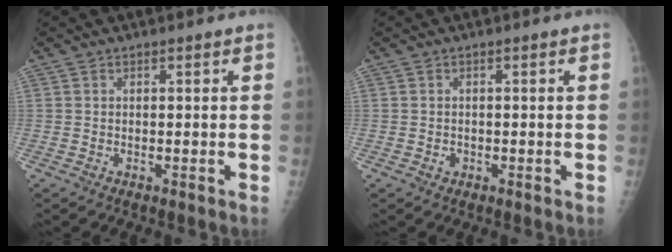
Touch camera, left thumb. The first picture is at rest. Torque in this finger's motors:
{"motor_torque": [-0.25, 0.26, -0.06, -0.06, 0.00]}